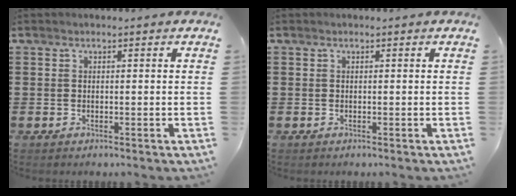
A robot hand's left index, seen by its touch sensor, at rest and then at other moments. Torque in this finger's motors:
{"motor_torque": [0.00, 0.00, 0.00, -0.01]}